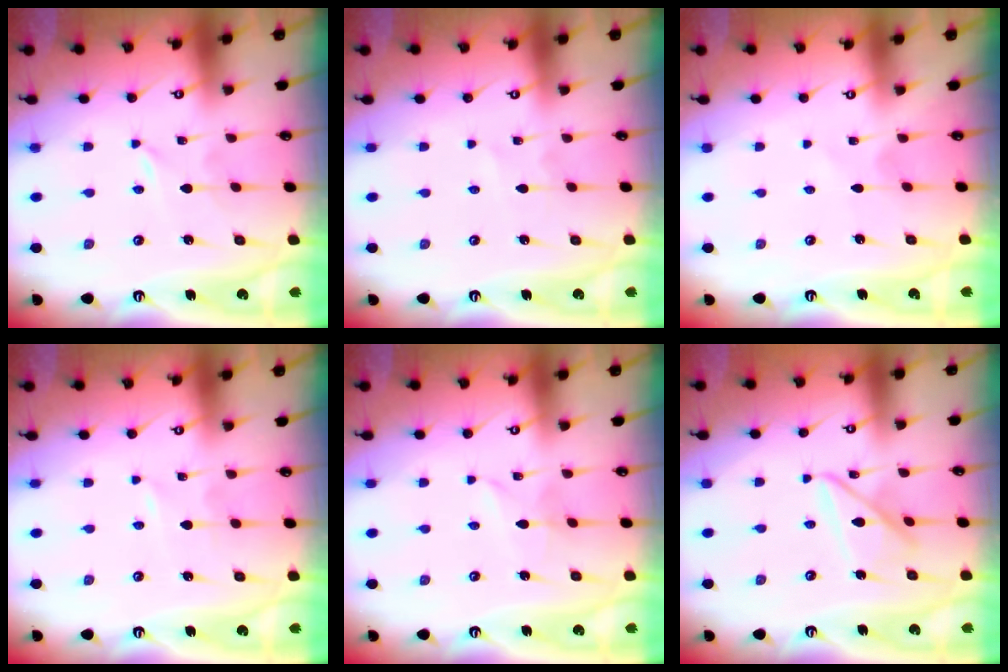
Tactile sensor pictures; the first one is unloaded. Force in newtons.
{"total": 1.5, "press": 1.4, "slide": 0.1}
{"total": 1.3, "press": 1.3, "slide": 0.1}
{"total": 0.7, "press": 0.7, "slide": 0.1}
{"total": 2.1, "press": 2.1, "slide": 0.3}
{"total": 9.8, "press": 9.8, "slide": 0.7}